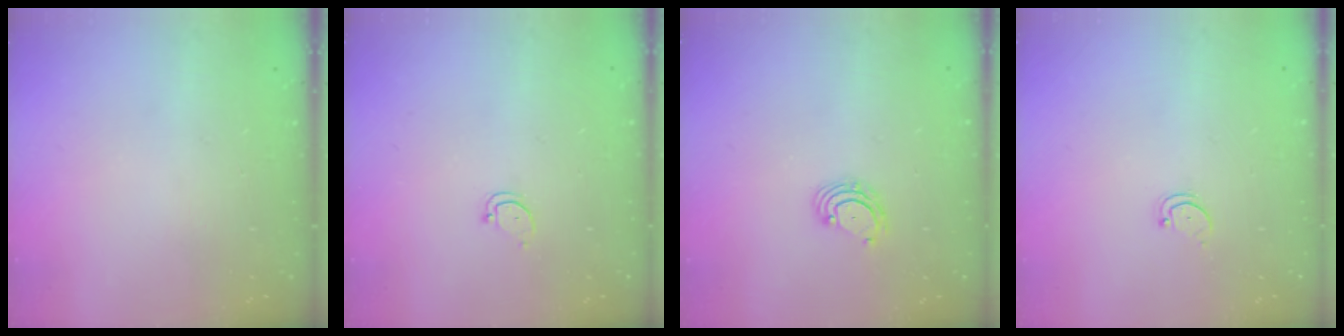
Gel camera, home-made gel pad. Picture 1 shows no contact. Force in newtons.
{"total": 2.9, "press": 2.9, "slide": 0.2}
{"total": 2.8, "press": 2.8, "slide": 0.3}
{"total": 1.6, "press": 1.6, "slide": 0.4}